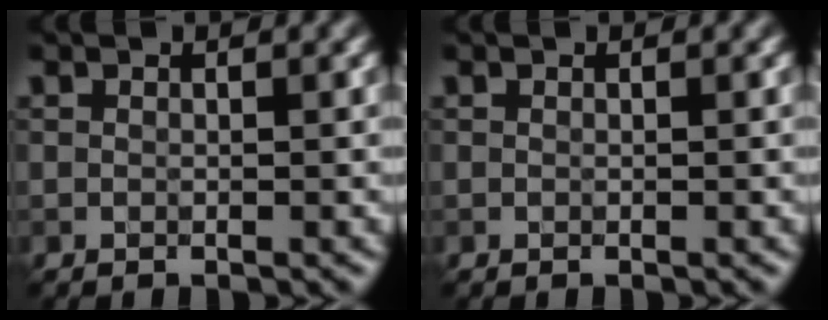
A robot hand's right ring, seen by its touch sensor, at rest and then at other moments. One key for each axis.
{"total": 0.0}